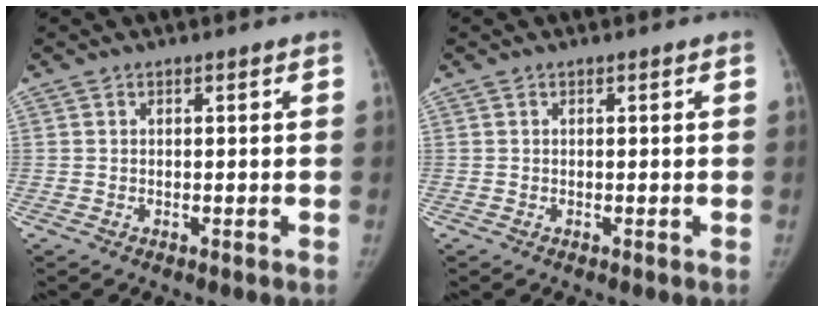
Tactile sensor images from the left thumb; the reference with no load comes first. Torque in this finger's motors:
{"motor_torque": [-0.05, 0.00, 0.01, 0.13, 0.00]}